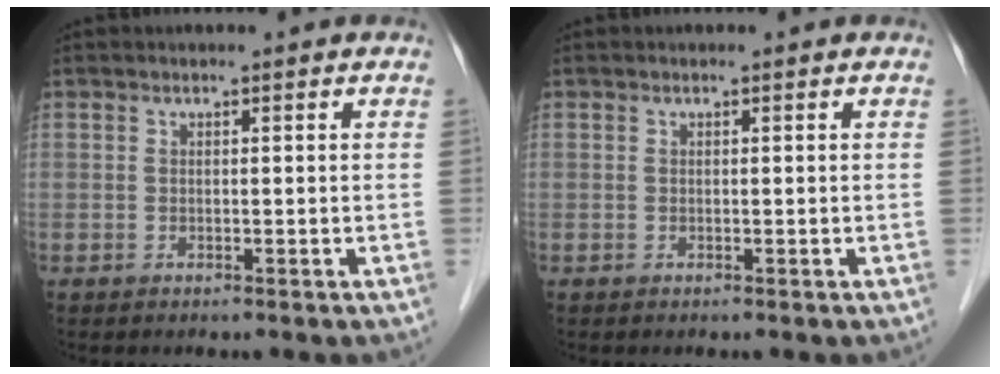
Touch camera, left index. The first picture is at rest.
{"total": 0.0}